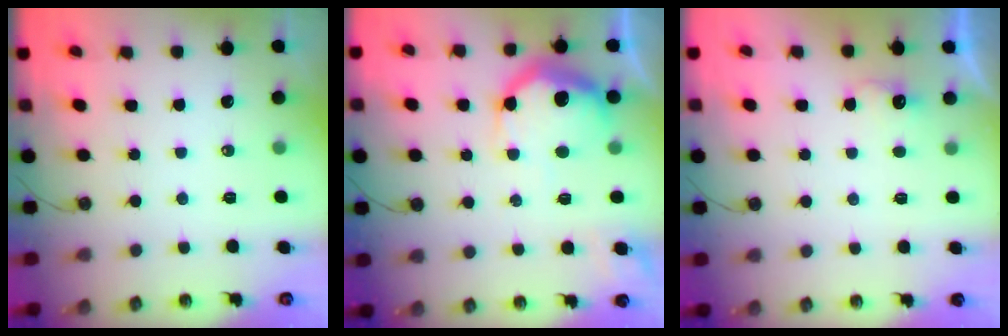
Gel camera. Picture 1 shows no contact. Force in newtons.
{"total": 20.4, "press": 20.3, "slide": 1.8}
{"total": 3.5, "press": 3.4, "slide": 0.9}